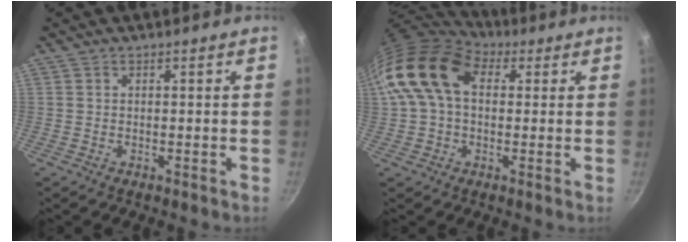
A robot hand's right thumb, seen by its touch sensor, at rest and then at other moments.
{"total": 15.0, "force": [3.4, 10.1, 10.5], "torque": [-0.176, 0.020, 0.045]}